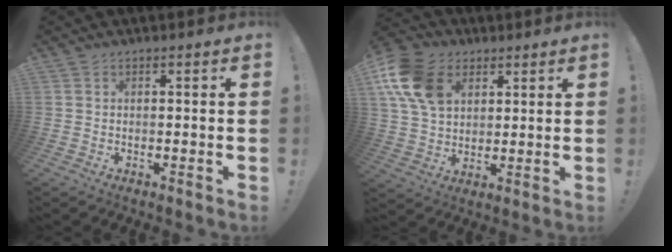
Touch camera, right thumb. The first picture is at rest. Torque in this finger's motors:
{"motor_torque": [0.28, 0.36, 0.24, 0.24, 0.18]}